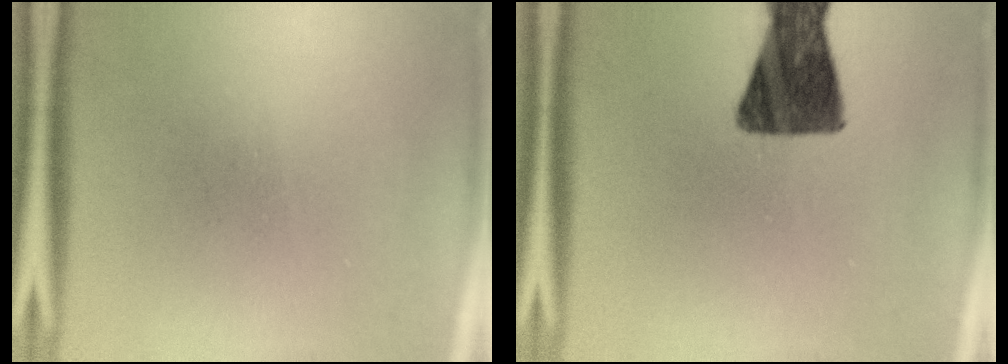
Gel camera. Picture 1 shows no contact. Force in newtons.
{"total": 12.8}